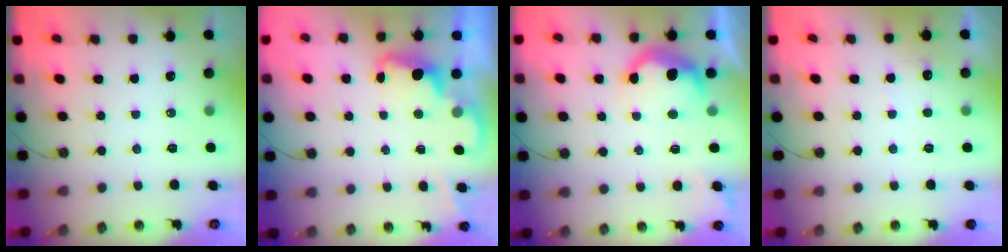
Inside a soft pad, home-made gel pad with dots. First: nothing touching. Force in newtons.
{"total": 2.4, "press": 2.3, "slide": 0.6}
{"total": 12.6, "press": 12.5, "slide": 0.9}
{"total": 4.4, "press": 4.2, "slide": 1.2}